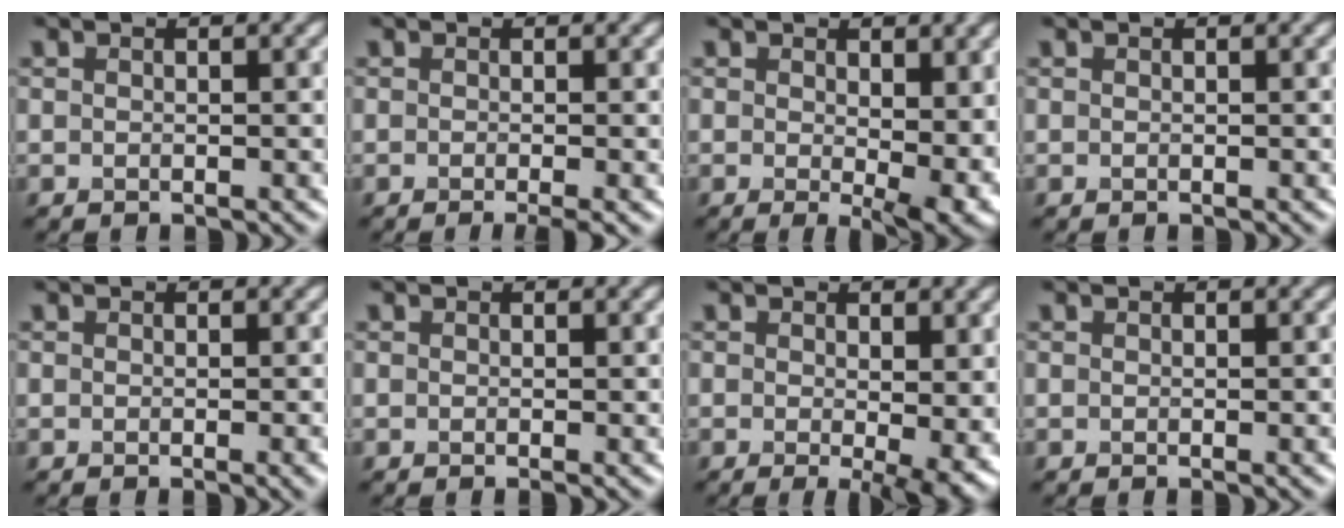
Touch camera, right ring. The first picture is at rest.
{"total": 1.9, "force": [-0.8, 0.3, 1.7], "torque": [-0.022, -0.007, -0.014]}
{"total": 5.5, "force": [0.1, 2.2, 5.0], "torque": [-0.068, -0.015, 0.006]}
{"total": 0.0}
{"total": 1.8, "force": [-0.3, 0.5, 1.7], "torque": [-0.016, -0.004, -0.005]}
{"total": 0.5, "force": [-0.1, 0.0, 0.5], "torque": [-0.009, -0.005, -0.003]}
{"total": 4.2, "force": [-0.5, 1.0, 4.0], "torque": [-0.051, -0.015, -0.008]}
{"total": 1.1, "force": [-0.1, 0.2, 1.0], "torque": [-0.011, -0.001, -0.002]}